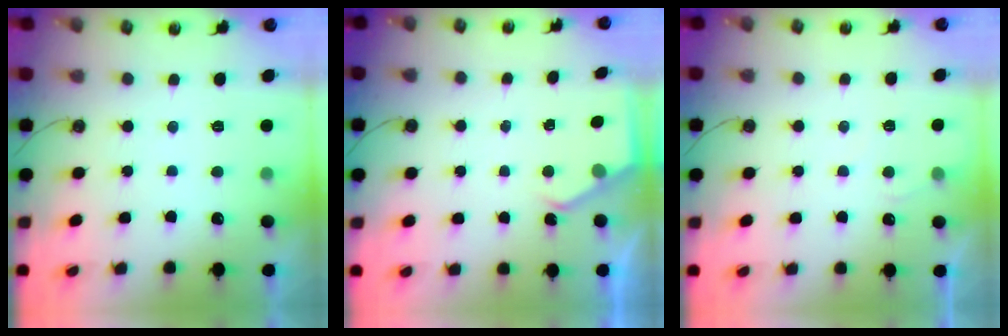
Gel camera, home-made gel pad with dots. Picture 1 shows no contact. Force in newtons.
{"total": 2.4, "press": 2.4, "slide": 0.3}
{"total": 3.9, "press": 3.8, "slide": 0.5}